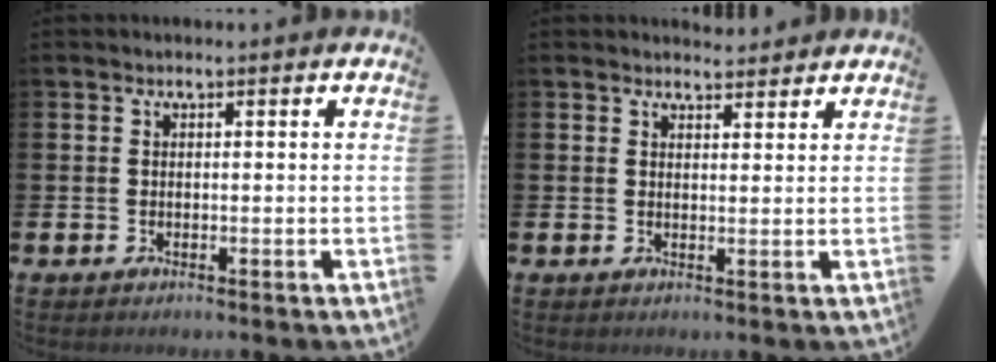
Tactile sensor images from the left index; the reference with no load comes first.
{"total": 2.7, "force": [2.6, 0.5, -0.2], "torque": [0.008, -0.016, 0.046]}